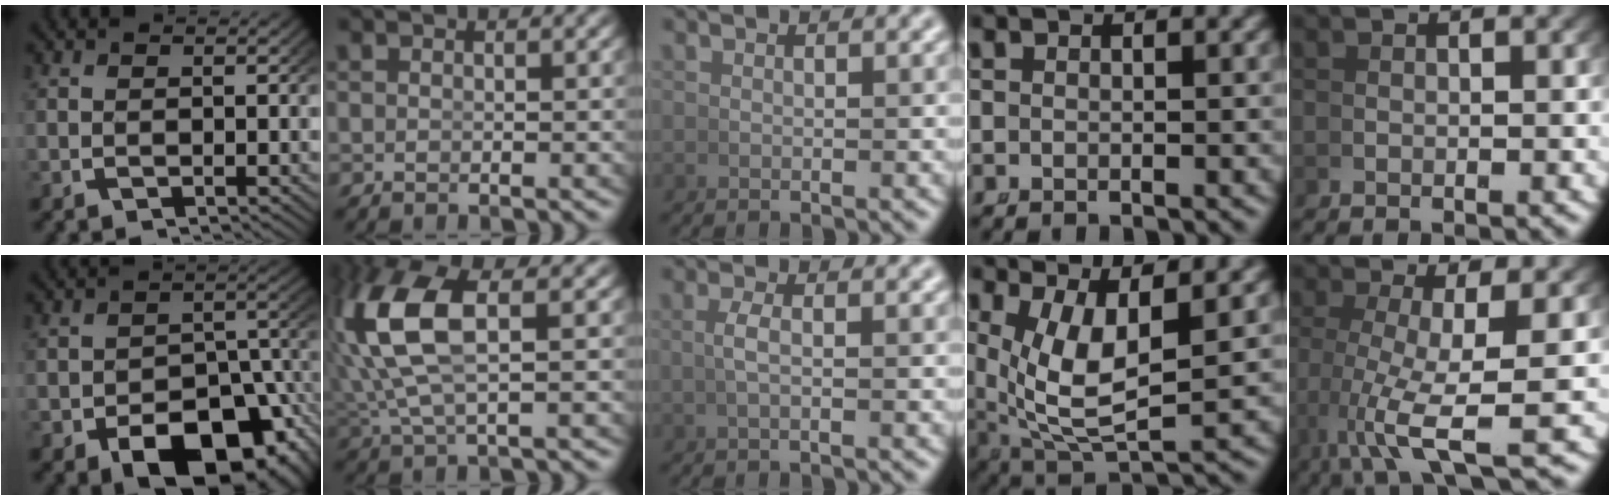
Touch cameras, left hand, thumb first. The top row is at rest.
{"thumb": {"total": 11.2, "force": [-4.7, 6.7, 7.7], "torque": [-0.112, -0.041, -0.051]}, "index": {"total": 8.2, "force": [1.6, 3.7, 7.2], "torque": [-0.180, -0.011, 0.045]}, "middle": {"total": 1.3, "force": [0.1, 0.0, 1.3], "torque": [-0.031, 0.002, 0.002]}, "ring": {"total": 9.0, "force": [0.9, 5.5, 7.0], "torque": [-0.156, -0.042, 0.039]}, "little": {"total": 6.4, "force": [-1.2, 1.4, 6.1], "torque": [-0.133, -0.032, -0.002]}}